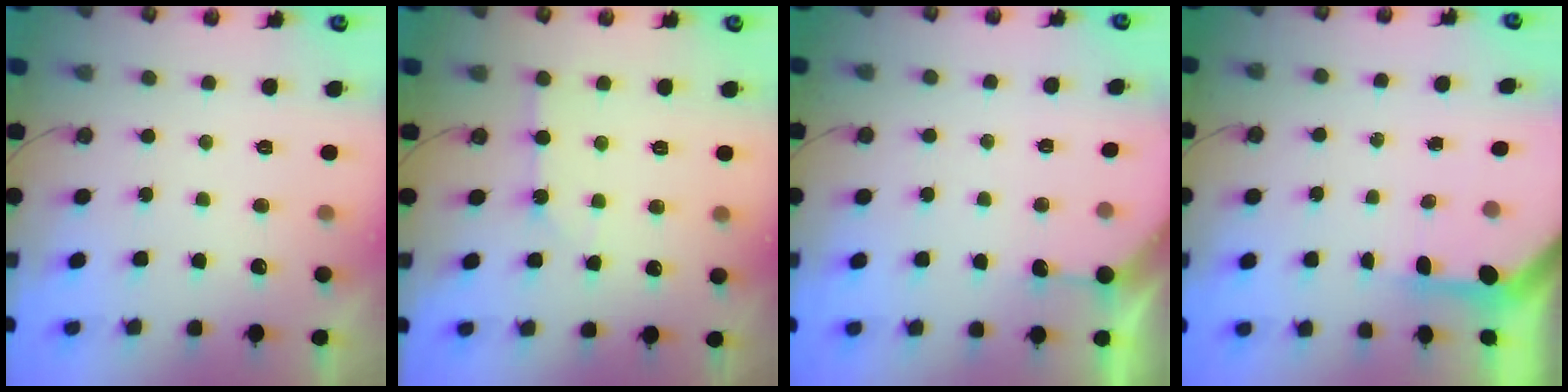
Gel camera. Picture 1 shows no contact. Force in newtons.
{"total": 3.6, "press": 3.5, "slide": 0.6}
{"total": 3.0, "press": 2.9, "slide": 0.4}
{"total": 3.6, "press": 3.6, "slide": 0.3}